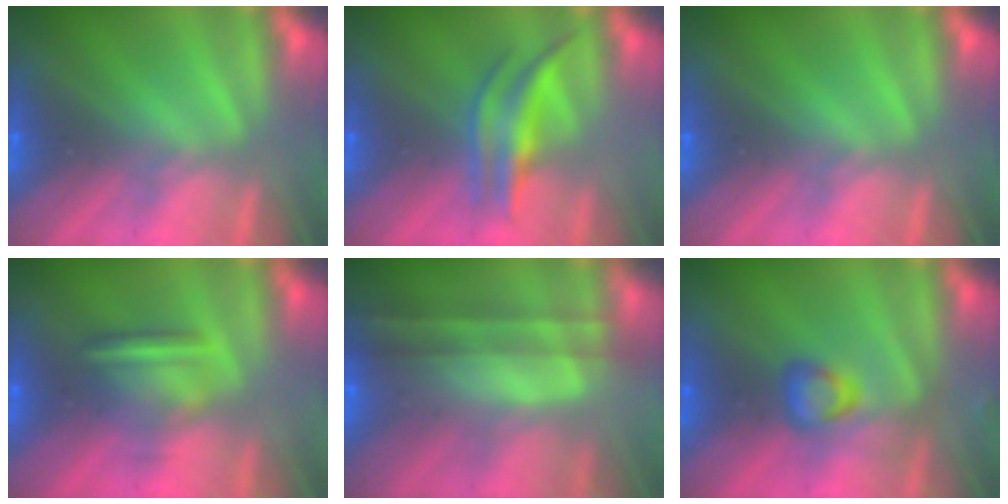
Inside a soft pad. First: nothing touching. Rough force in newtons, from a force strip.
{"total": 4.0}
{"total": 0.0}
{"total": 8.7}
{"total": 8.6}
{"total": 2.7}